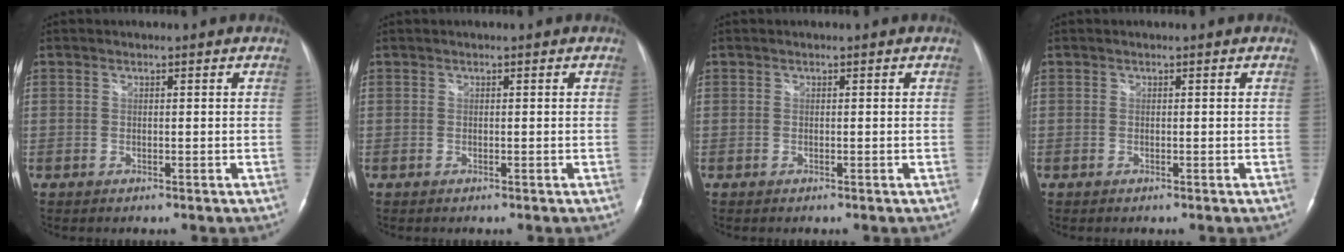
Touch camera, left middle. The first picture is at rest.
{"total": 0.0}
{"total": 0.0}
{"total": 0.0}